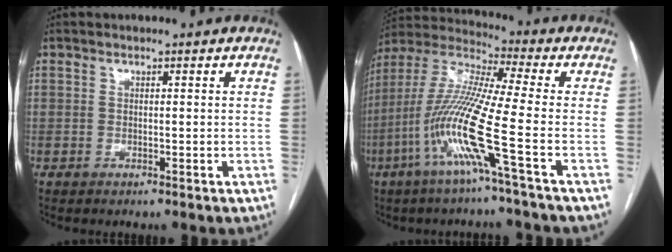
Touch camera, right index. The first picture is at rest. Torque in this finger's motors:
{"motor_torque": [1.48, -0.66, 1.05, 0.21]}